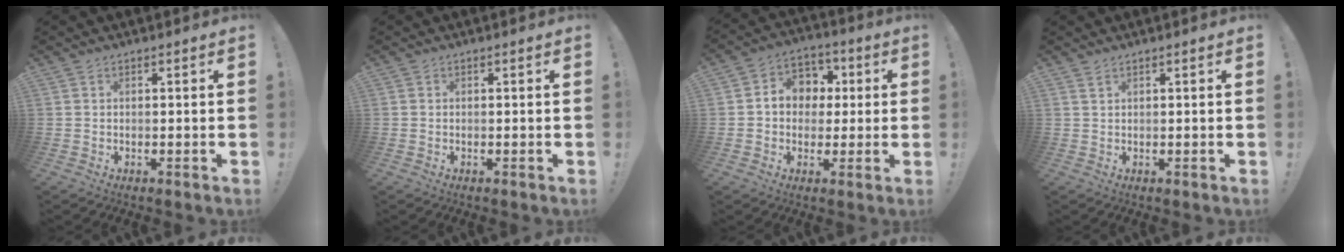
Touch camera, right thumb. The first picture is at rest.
{"total": 0.0}
{"total": 9.3, "force": [0.7, 8.4, 4.0], "torque": [-0.046, 0.006, 0.019]}
{"total": 1.4, "force": [0.9, 0.4, 0.9], "torque": [-0.025, 0.003, 0.018]}